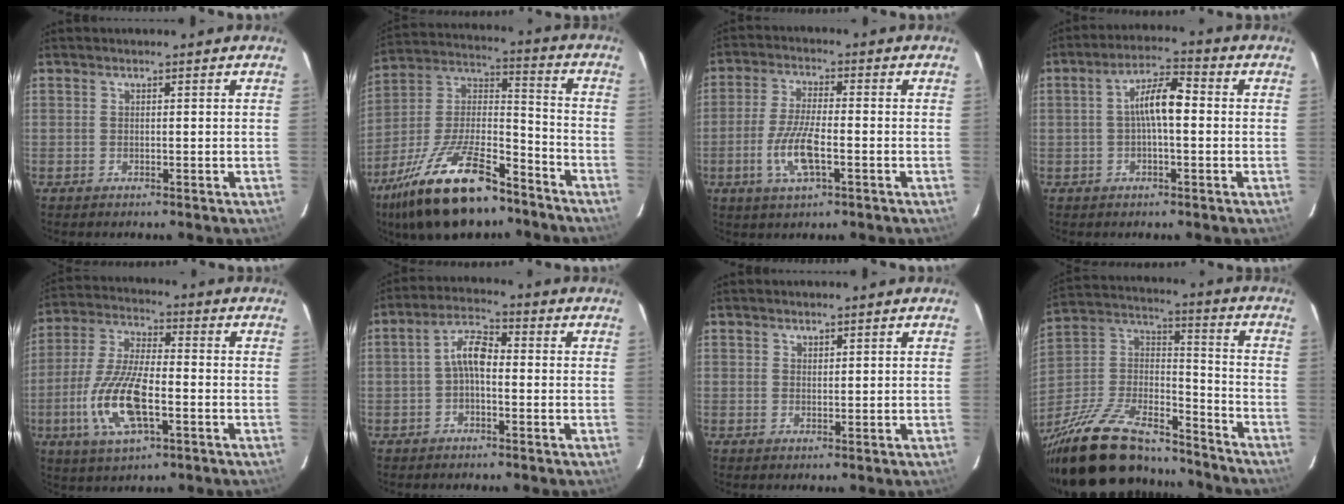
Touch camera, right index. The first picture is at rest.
{"total": 23.5, "force": [-15.5, 8.8, 15.2], "torque": [-0.300, -0.008, -0.263]}
{"total": 8.7, "force": [-2.9, 2.3, 7.9], "torque": [-0.165, -0.005, -0.058]}
{"total": 7.1, "force": [-0.1, 2.0, 6.8], "torque": [-0.125, 0.018, -0.003]}
{"total": 14.8, "force": [-4.6, 5.5, 13.0], "torque": [-0.278, -0.008, -0.086]}
{"total": 5.1, "force": [-0.9, 2.3, 4.4], "torque": [-0.089, 0.020, -0.019]}
{"total": 1.0, "force": [0.8, 0.5, 0.1], "torque": [-0.002, 0.002, 0.015]}
{"total": 26.9, "force": [-20.3, 10.4, 14.1], "torque": [-0.286, 0.011, -0.322]}